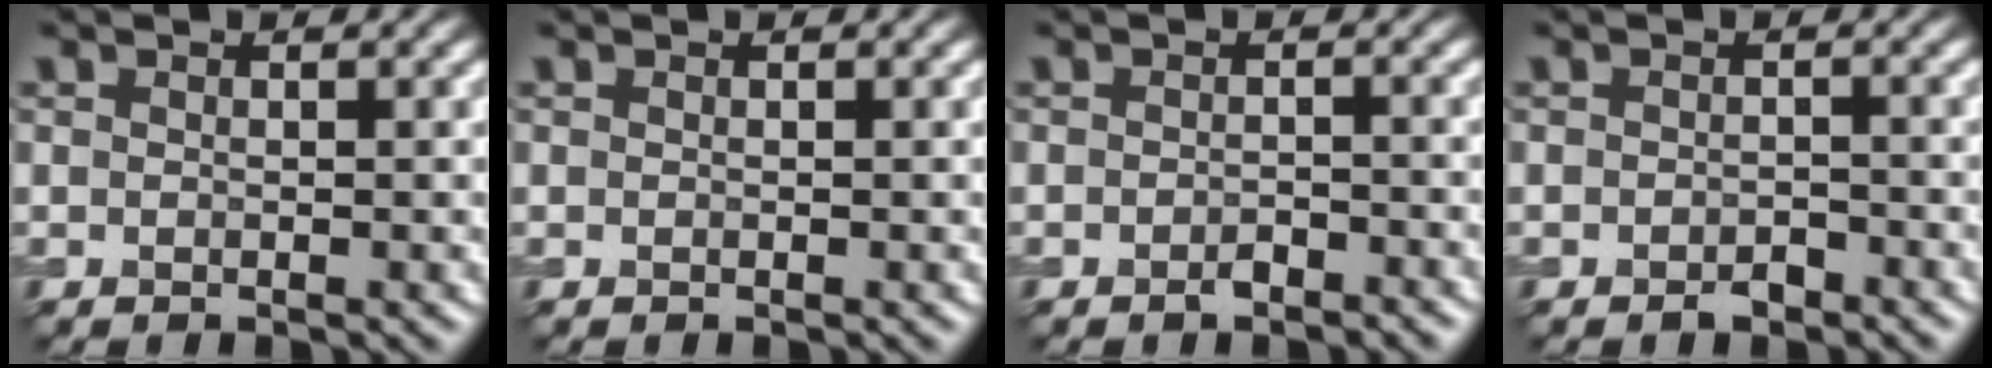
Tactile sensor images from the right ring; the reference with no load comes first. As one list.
[{"total": 0.0}, {"total": 1.3, "force": [-0.9, 0.5, 0.7], "torque": [-0.011, 0.001, -0.016]}, {"total": 1.3, "force": [-0.9, 0.6, 0.6], "torque": [-0.007, 0.001, -0.016]}]